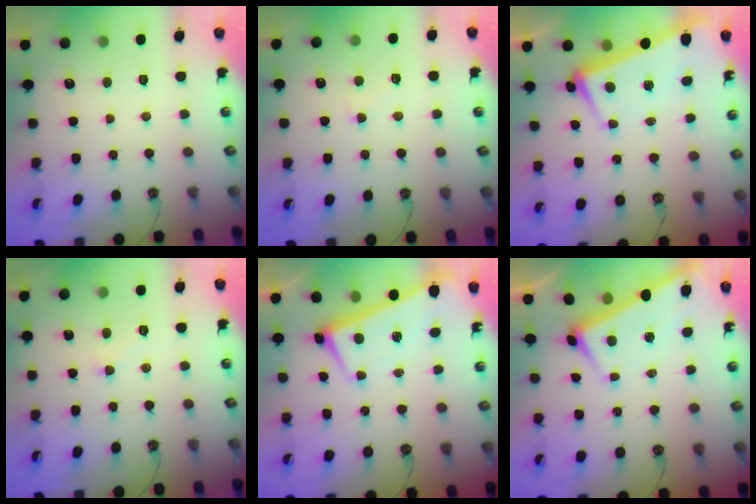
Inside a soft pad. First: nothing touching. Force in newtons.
{"total": 1.8, "press": 1.7, "slide": 0.6}
{"total": 2.2, "press": 2.1, "slide": 0.9}
{"total": 0.0}
{"total": 1.0, "press": 0.8, "slide": 0.5}
{"total": 2.9, "press": 2.9, "slide": 0.2}